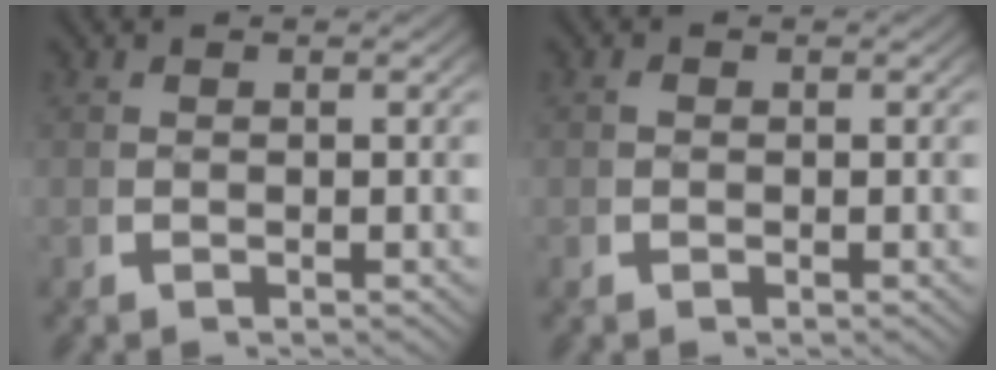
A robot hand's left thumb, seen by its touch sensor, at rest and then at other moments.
{"total": 0.0}